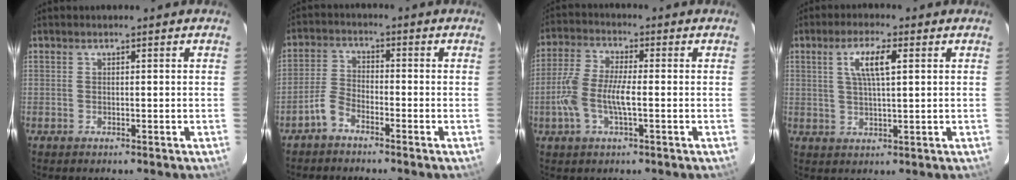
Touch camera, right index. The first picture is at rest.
{"total": 3.9, "force": [-2.9, 1.8, 2.0], "torque": [-0.052, 0.013, -0.060]}
{"total": 8.8, "force": [-1.9, 2.9, 8.1], "torque": [-0.178, 0.004, -0.040]}
{"total": 6.0, "force": [2.0, 1.3, 5.6], "torque": [-0.104, 0.005, 0.037]}